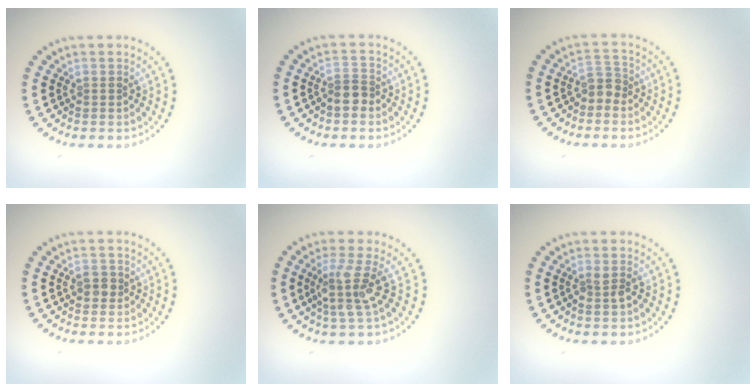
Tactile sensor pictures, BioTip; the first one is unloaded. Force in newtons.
{"total": 1.9, "press": 1.7, "slide": 0.9}
{"total": 1.8, "press": 1.5, "slide": 1.0}
{"total": 1.5, "press": 1.5, "slide": 0.2}
{"total": 3.2, "press": 2.3, "slide": 2.2}
{"total": 1.0, "press": 1.0, "slide": 0.3}